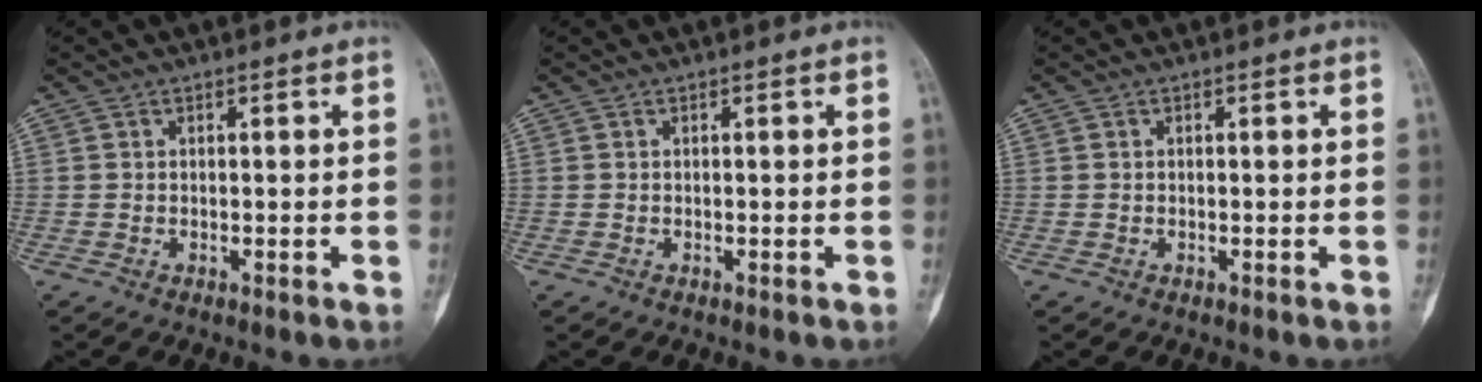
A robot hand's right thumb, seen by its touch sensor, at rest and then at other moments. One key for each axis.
{"total": 0.0}
{"total": 0.0}